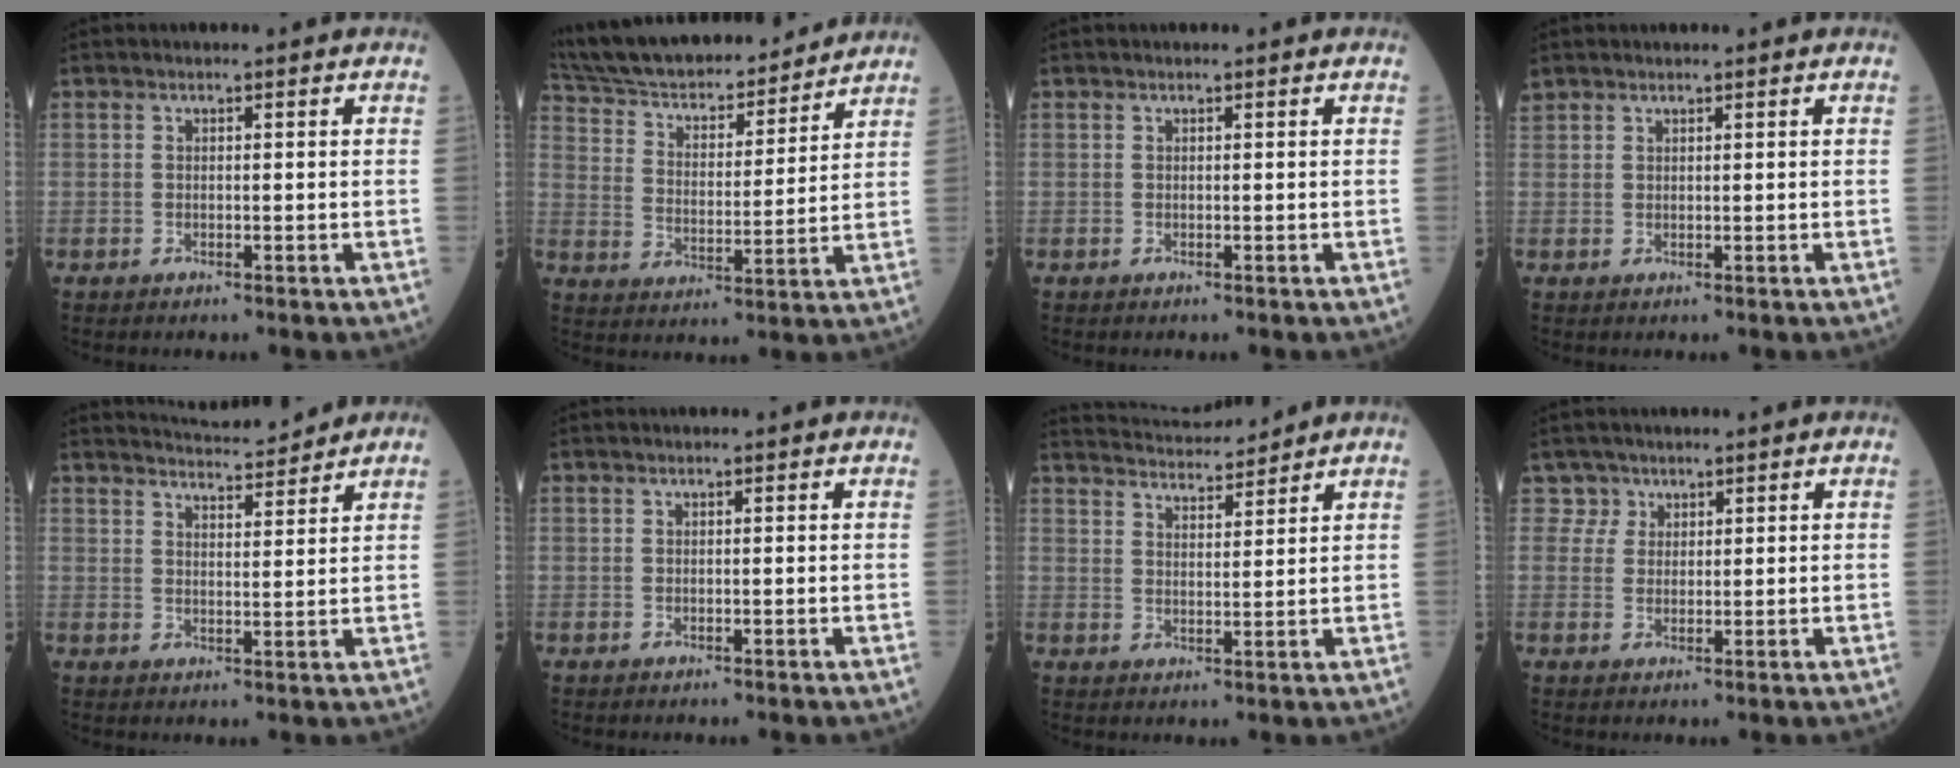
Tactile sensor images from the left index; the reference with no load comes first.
{"total": 23.4, "force": [21.1, 5.4, 8.6], "torque": [-0.163, 0.020, 0.323]}
{"total": 0.0}
{"total": 1.5, "force": [1.3, 0.7, 0.1], "torque": [-0.009, 0.015, 0.028]}
{"total": 7.2, "force": [7.1, 0.4, 1.4], "torque": [-0.027, 0.010, 0.105]}
{"total": 0.0}
{"total": 8.8, "force": [8.7, -0.1, 1.4], "torque": [-0.030, 0.018, 0.139]}
{"total": 2.2, "force": [1.5, 1.5, -0.6], "torque": [0.021, 0.008, 0.023]}